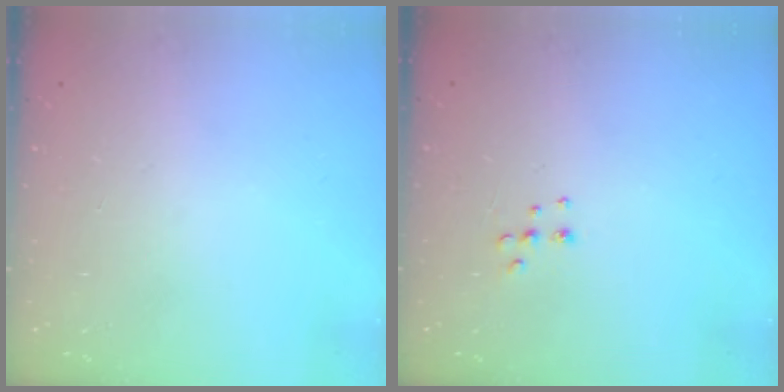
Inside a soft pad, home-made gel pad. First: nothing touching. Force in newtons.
{"total": 5.3, "press": 5.3, "slide": 0.6}